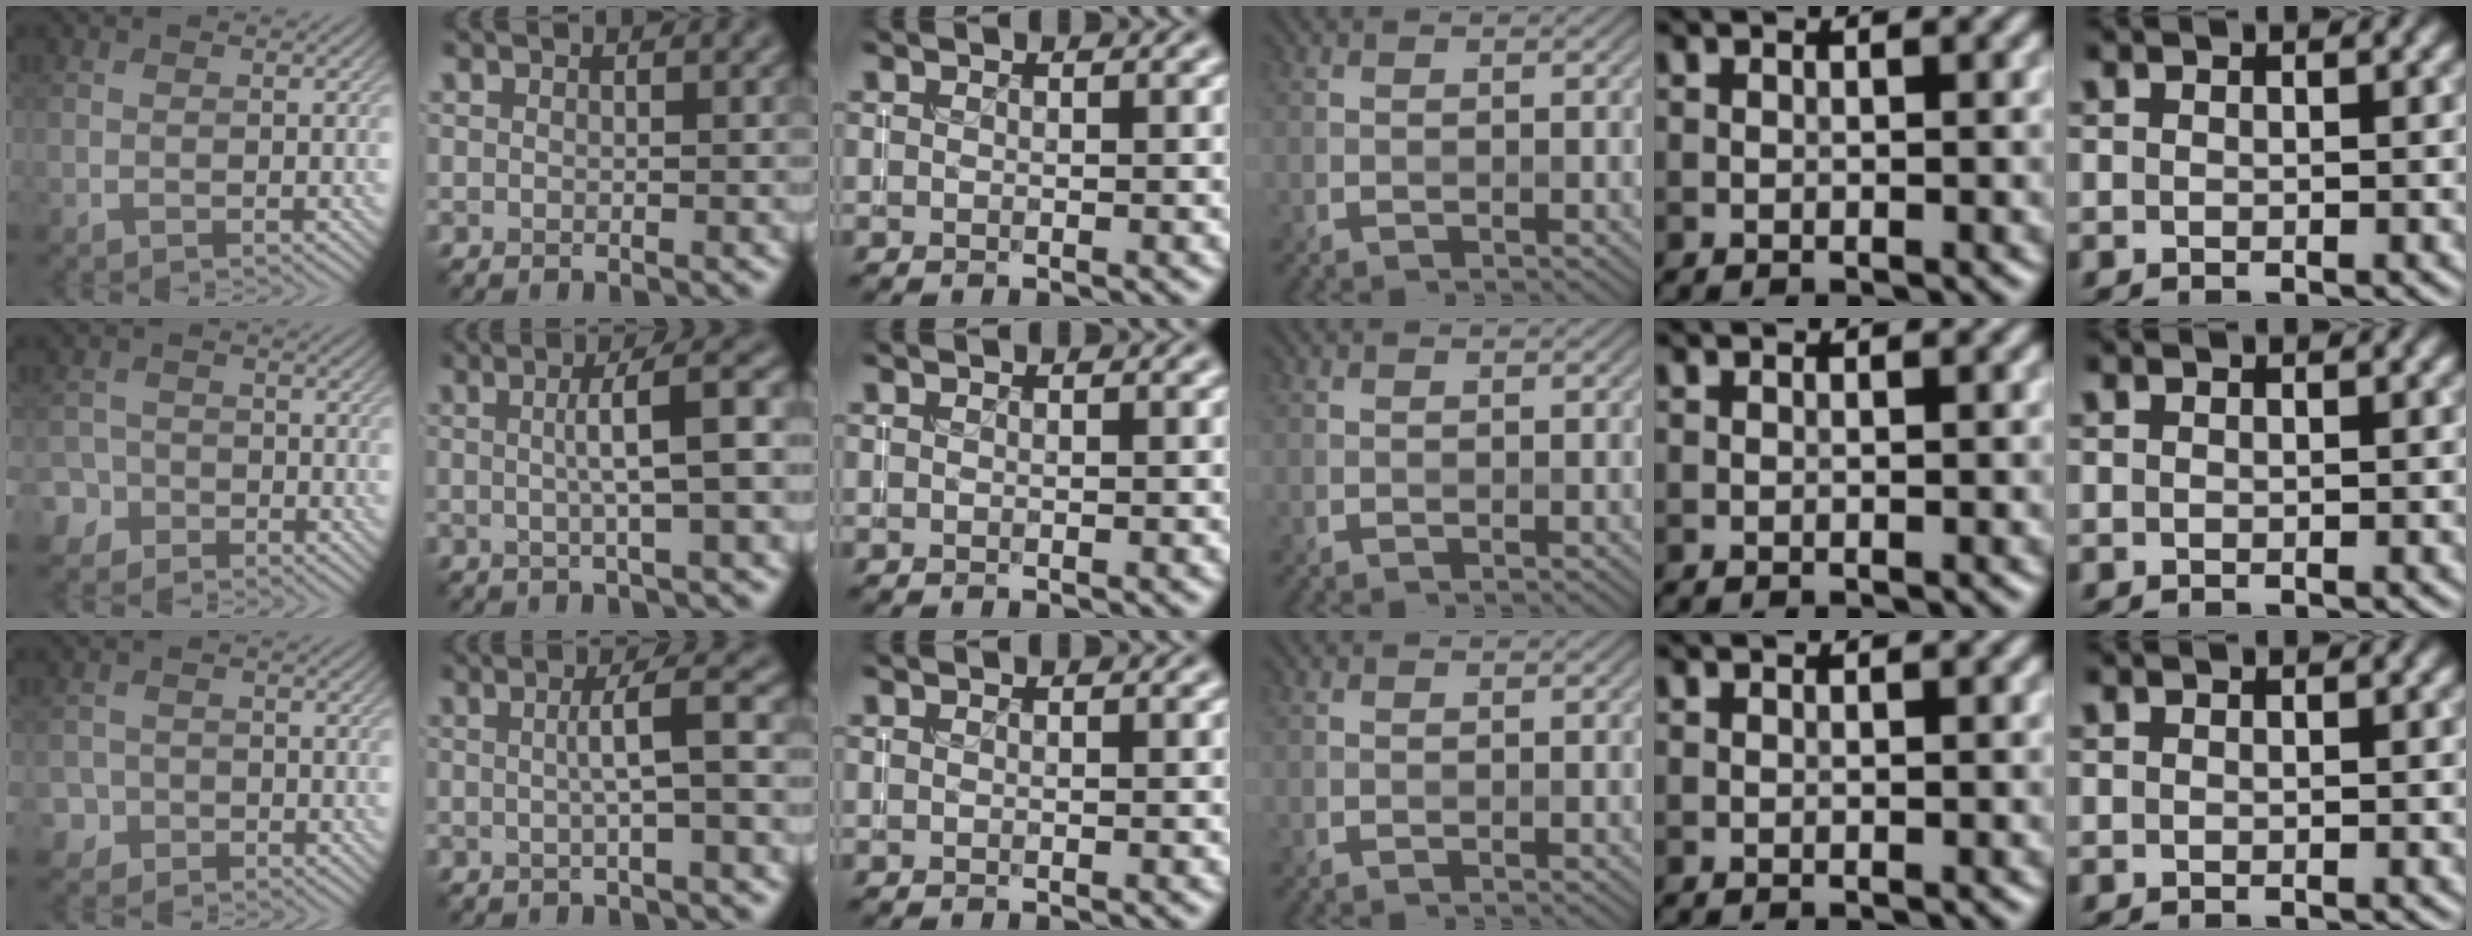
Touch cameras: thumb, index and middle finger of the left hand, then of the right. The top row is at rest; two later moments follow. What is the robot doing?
{"motion": "insert", "object": "coin"}